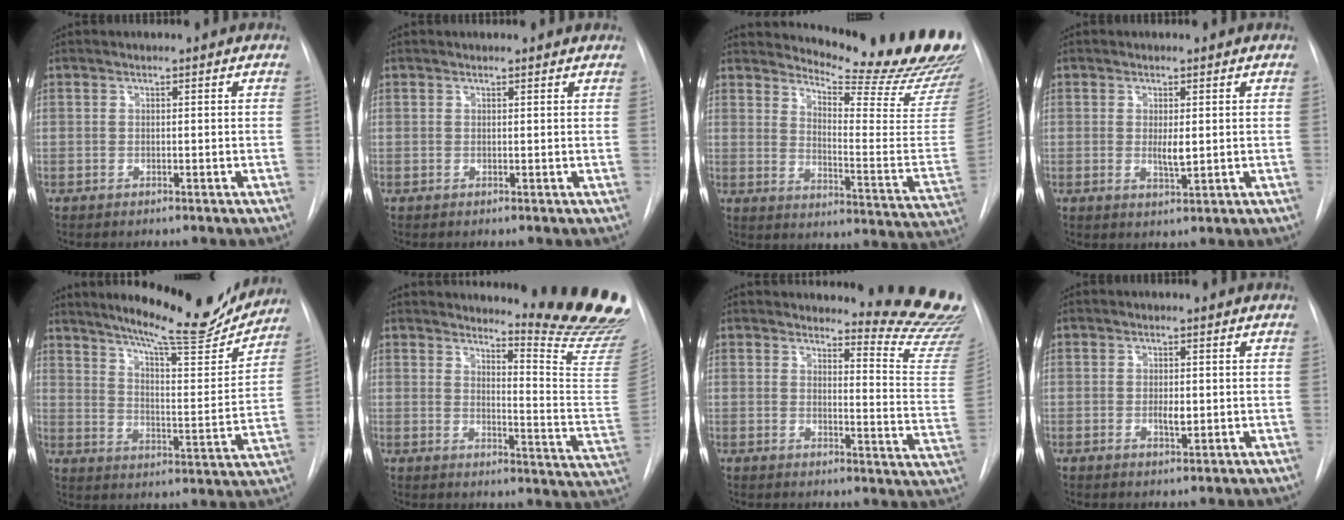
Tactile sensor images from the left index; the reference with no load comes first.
{"total": 1.6, "force": [1.5, 0.3, 0.2], "torque": [-0.010, 0.004, 0.009]}
{"total": 21.3, "force": [19.8, 0.8, 7.6], "torque": [-0.113, -0.149, 0.235]}
{"total": 2.3, "force": [-0.6, 0.5, 2.2], "torque": [-0.039, -0.013, -0.005]}
{"total": 17.5, "force": [15.7, 1.6, 7.7], "torque": [-0.115, -0.048, 0.215]}
{"total": 15.8, "force": [15.0, -1.1, 5.0], "torque": [-0.069, -0.167, 0.164]}
{"total": 13.4, "force": [13.2, -1.1, 2.0], "torque": [-0.015, -0.157, 0.132]}
{"total": 2.1, "force": [-0.9, 0.7, 1.7], "torque": [-0.030, -0.008, -0.013]}